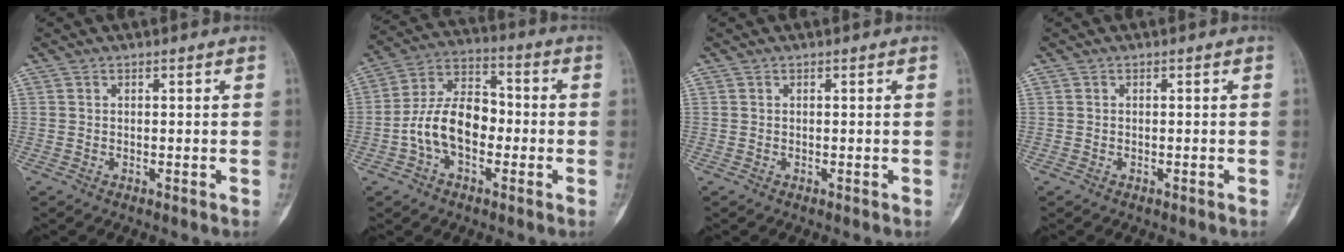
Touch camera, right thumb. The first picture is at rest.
{"total": 12.4, "force": [-2.6, 7.8, 9.3], "torque": [-0.156, 0.043, -0.056]}
{"total": 0.0}
{"total": 0.0}